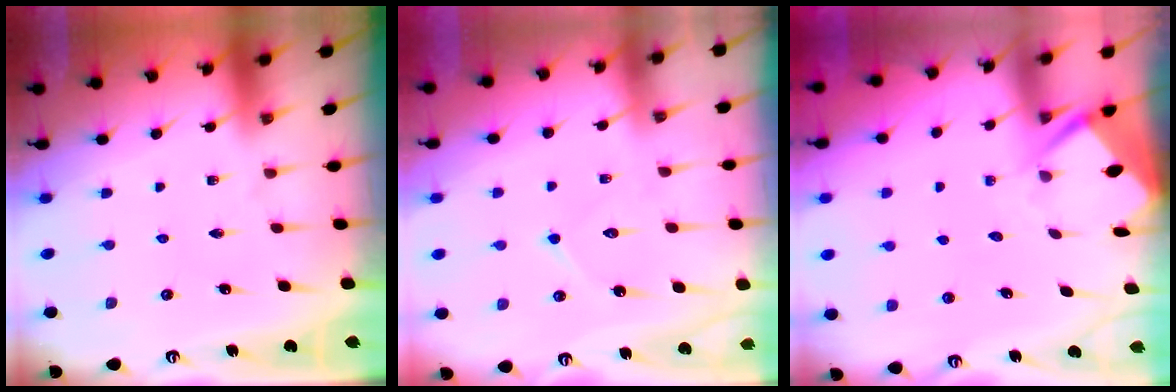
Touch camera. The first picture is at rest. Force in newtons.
{"total": 7.6, "press": 7.6, "slide": 0.7}
{"total": 3.4, "press": 3.4, "slide": 0.3}